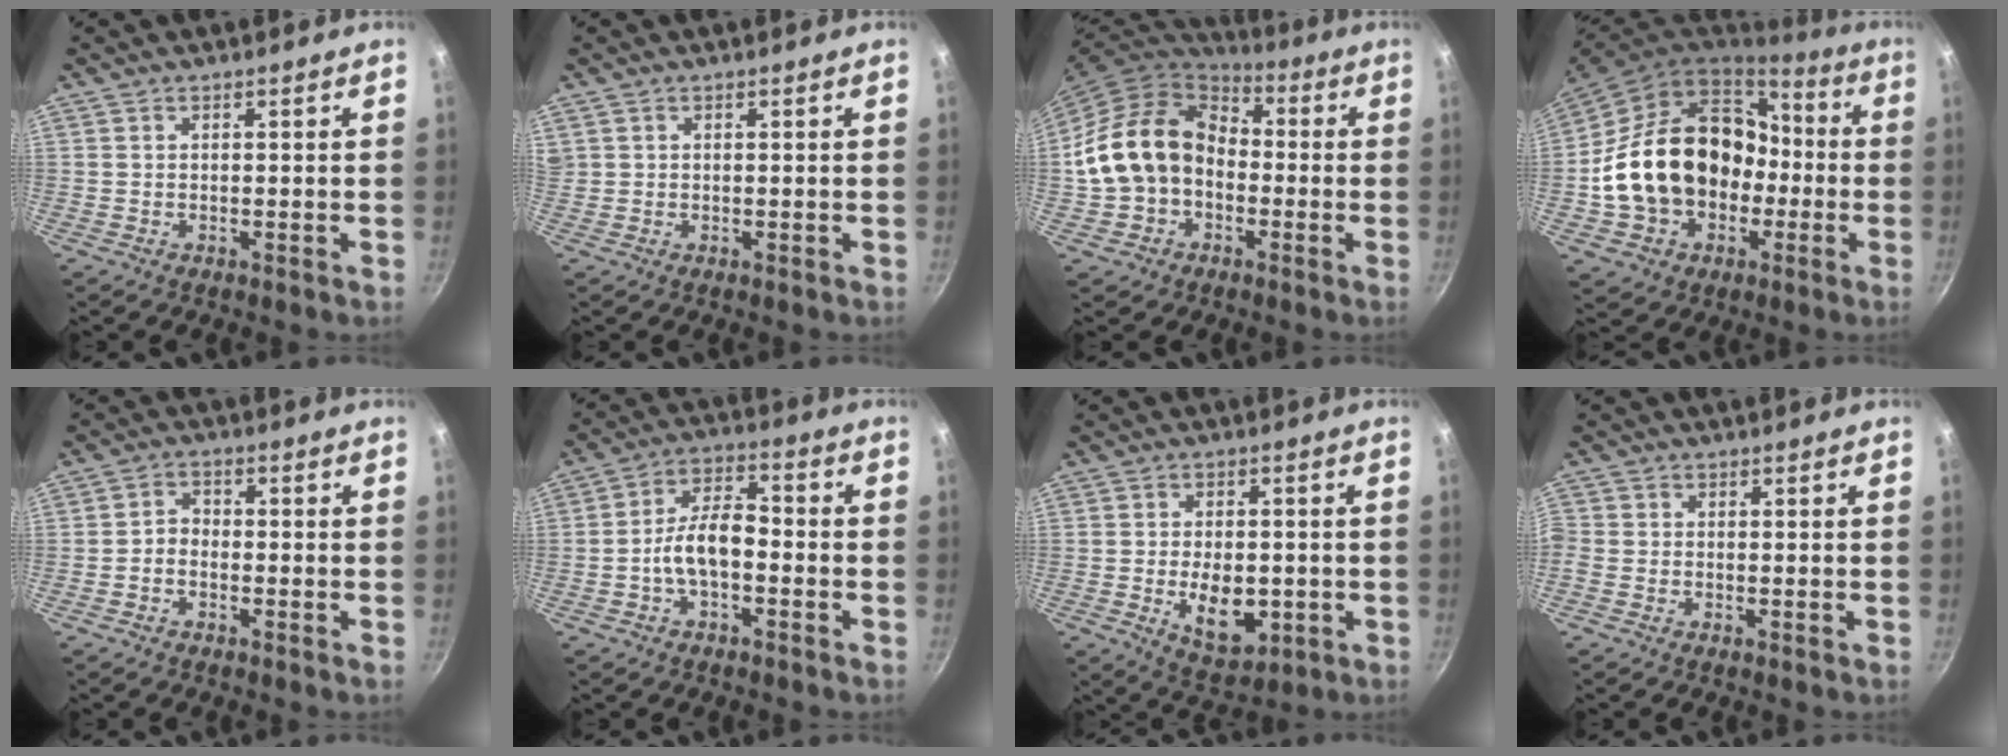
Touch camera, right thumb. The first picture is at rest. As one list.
[{"total": 0.8, "force": [0.4, 0.7, 0.2], "torque": [-0.004, 0.006, 0.009]}, {"total": 17.6, "force": [-1.4, 13.7, 11.0], "torque": [-0.179, 0.050, -0.032]}, {"total": 23.7, "force": [-2.5, 18.4, 14.8], "torque": [-0.236, 0.062, -0.022]}, {"total": 2.8, "force": [-1.2, 2.1, 1.5], "torque": [-0.019, 0.022, -0.028]}, {"total": 8.5, "force": [-2.4, 4.4, 6.8], "torque": [-0.109, 0.043, -0.049]}, {"total": 10.1, "force": [-2.0, 6.1, 7.8], "torque": [-0.098, -0.002, -0.018]}, {"total": 1.5, "force": [-0.7, 1.2, 0.6], "torque": [-0.016, 0.002, -0.020]}]